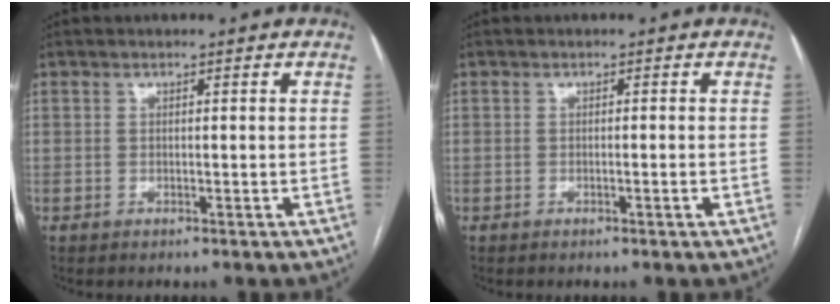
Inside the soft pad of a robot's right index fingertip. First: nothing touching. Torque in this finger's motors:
{"motor_torque": [0.13, 0.02, 0.09, -0.01]}